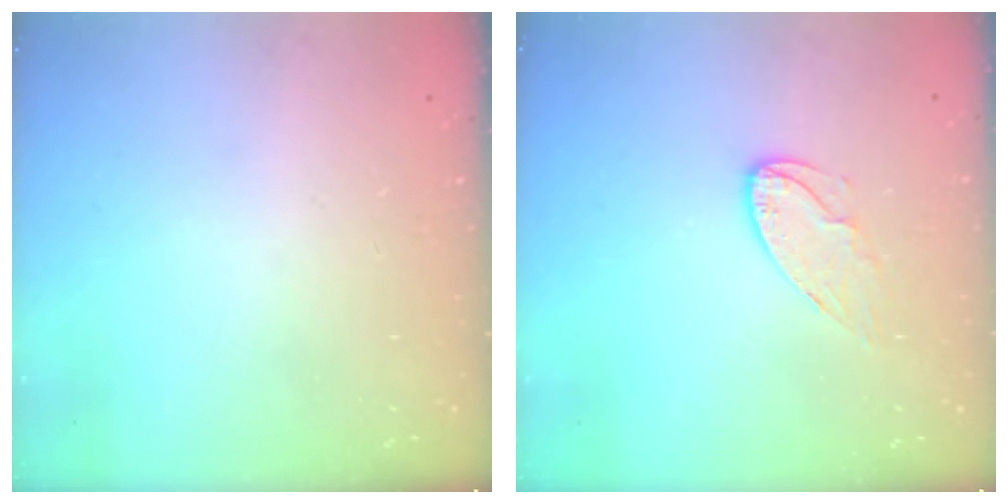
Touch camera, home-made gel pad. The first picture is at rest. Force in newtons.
{"total": 7.2, "press": 7.2, "slide": 0.1}